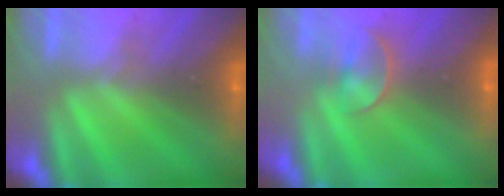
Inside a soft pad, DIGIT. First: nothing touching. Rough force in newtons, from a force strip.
{"total": 2.3}